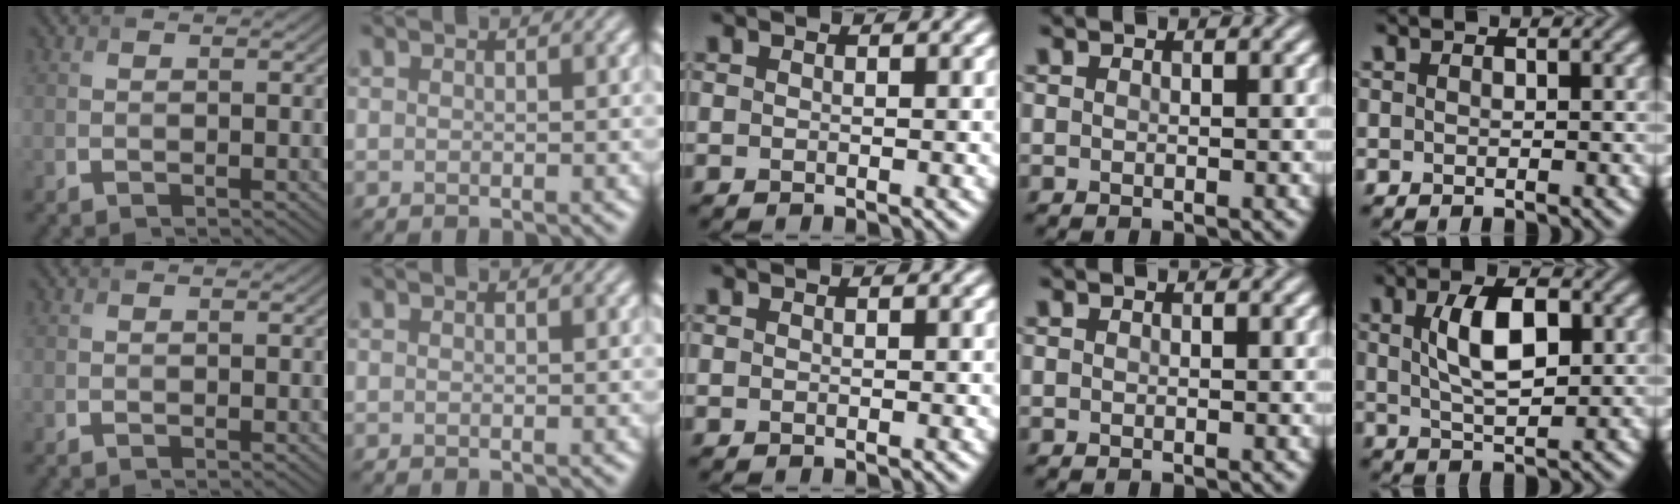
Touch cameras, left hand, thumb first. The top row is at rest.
{"little": {"total": 5.2, "force": [1.2, 2.3, 4.5], "torque": [-0.088, 0.004, 0.022]}}